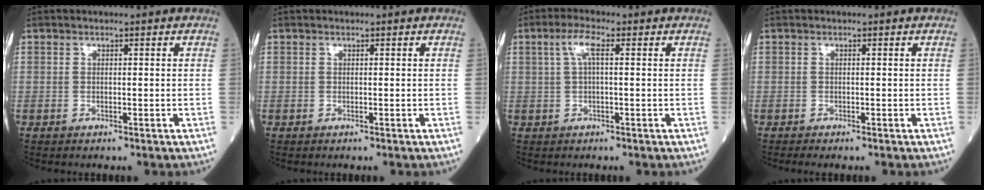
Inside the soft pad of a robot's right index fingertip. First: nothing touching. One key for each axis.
{"total": 0.0}
{"total": 3.2, "fx": 0.9, "fy": 0.6, "fz": 3.0, "tx": -0.063, "ty": 0.017, "tz": 0.022}
{"total": 0.6, "fx": -0.6, "fy": 0.0, "fz": 0.3, "tx": -0.004, "ty": 0.001, "tz": -0.012}